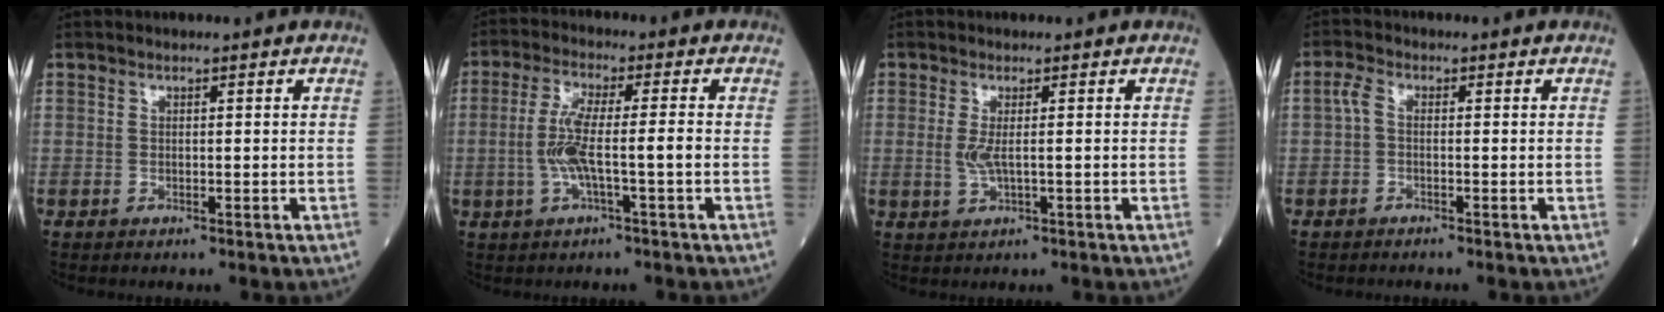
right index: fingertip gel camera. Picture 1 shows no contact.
{"total": 6.6, "force": [-1.3, 0.4, 6.4], "torque": [-0.132, 0.008, -0.025]}
{"total": 2.4, "force": [0.0, 0.5, 2.4], "torque": [-0.056, -0.004, 0.004]}
{"total": 2.0, "force": [-0.4, 0.8, 1.8], "torque": [-0.044, 0.001, -0.012]}